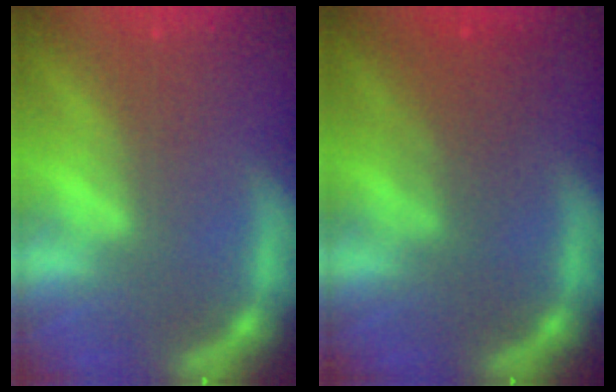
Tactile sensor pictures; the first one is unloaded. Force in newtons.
{"total": 2.9}